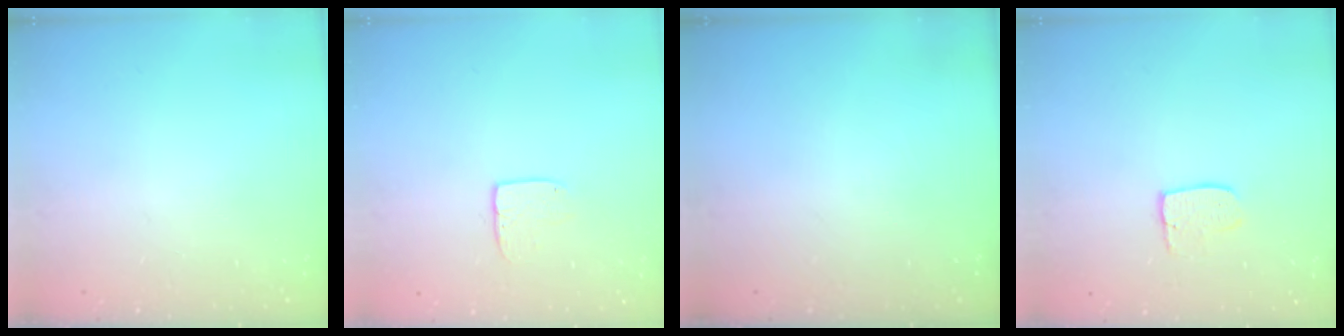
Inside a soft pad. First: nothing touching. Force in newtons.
{"total": 6.5, "press": 6.5, "slide": 0.4}
{"total": 0.0}
{"total": 5.9, "press": 5.9, "slide": 0.3}